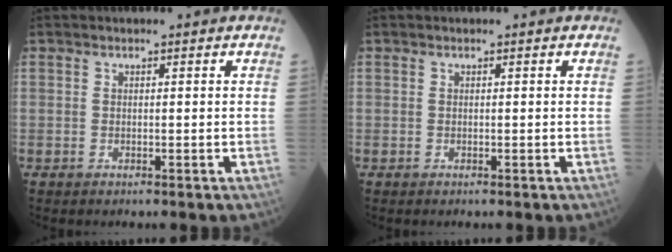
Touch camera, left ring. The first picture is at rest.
{"total": 0.0}